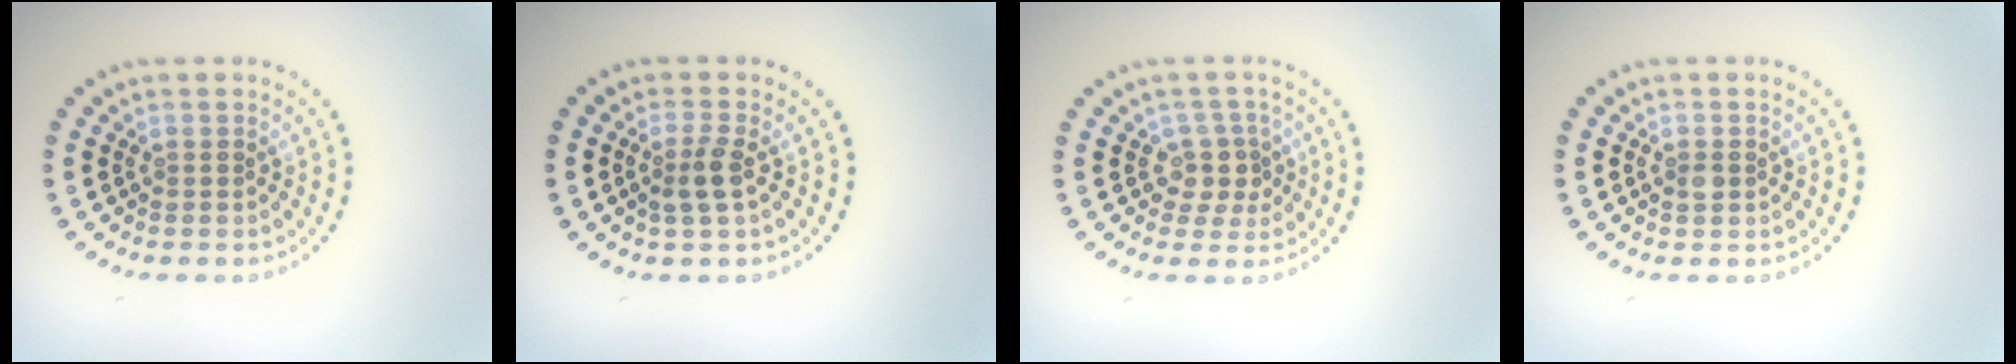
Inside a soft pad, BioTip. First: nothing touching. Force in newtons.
{"total": 2.2, "press": 1.9, "slide": 1.0}
{"total": 2.5, "press": 2.0, "slide": 1.4}
{"total": 1.0, "press": 1.0, "slide": 0.2}